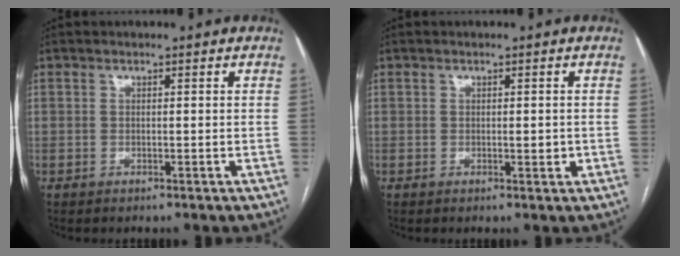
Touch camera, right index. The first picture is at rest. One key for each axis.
{"total": 1.2, "fx": -0.1, "fy": 0.5, "fz": 1.1, "tx": -0.015, "ty": -0.002, "tz": 0.000}